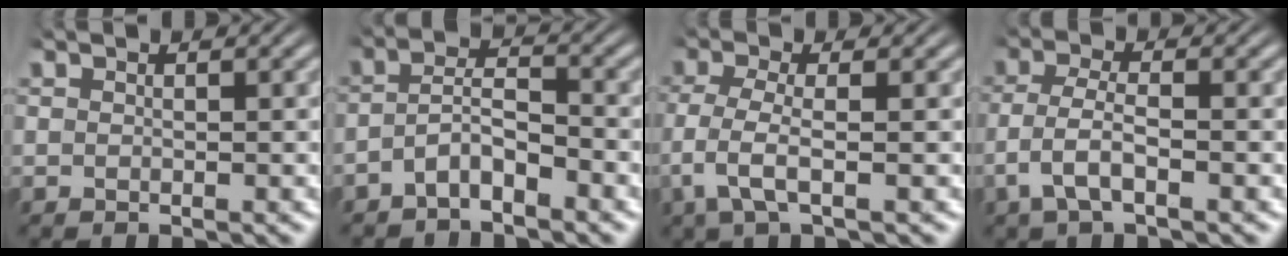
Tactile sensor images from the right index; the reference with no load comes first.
{"total": 3.7, "force": [-2.6, 1.8, 2.0], "torque": [-0.039, -0.012, -0.044]}
{"total": 3.7, "force": [-0.8, 1.6, 3.2], "torque": [-0.088, -0.019, -0.006]}
{"total": 3.5, "force": [-1.4, 1.5, 2.8], "torque": [-0.064, -0.014, -0.016]}